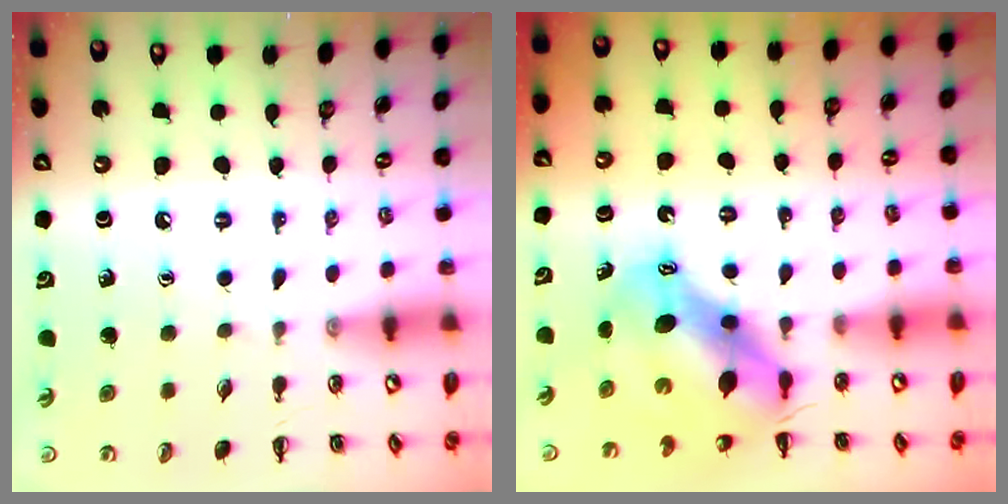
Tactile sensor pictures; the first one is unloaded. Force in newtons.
{"total": 8.1, "press": 7.9, "slide": 1.6}